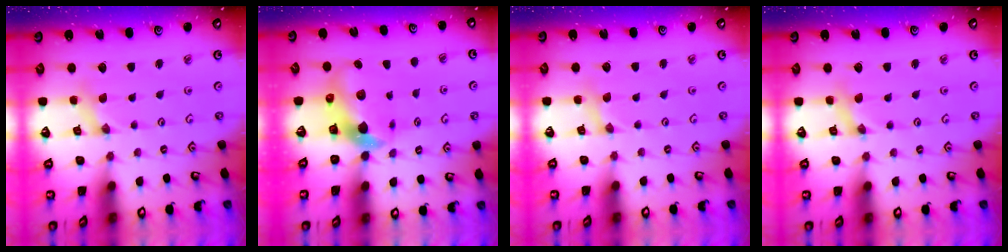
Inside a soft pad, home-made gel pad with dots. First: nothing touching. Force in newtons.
{"total": 8.0, "press": 8.0, "slide": 1.1}
{"total": 1.5, "press": 1.5, "slide": 0.3}
{"total": 1.3, "press": 1.3, "slide": 0.3}